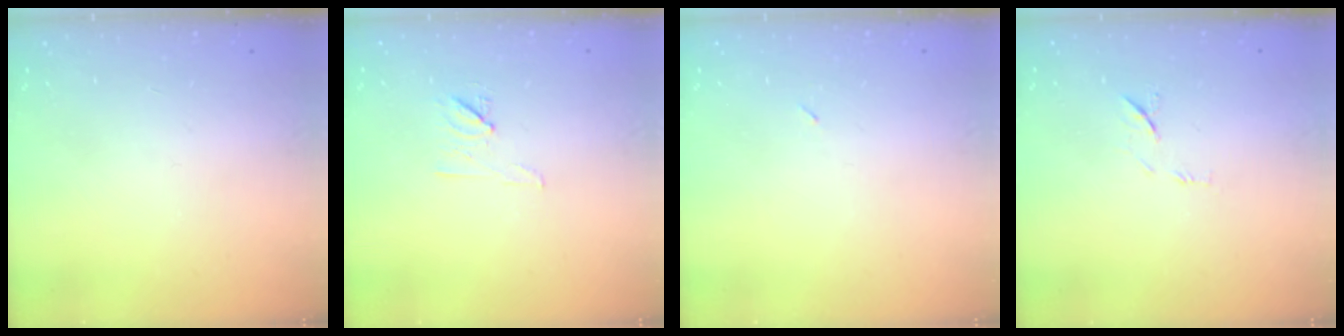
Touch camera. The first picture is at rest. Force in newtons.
{"total": 7.3, "press": 7.2, "slide": 1.3}
{"total": 2.1, "press": 1.9, "slide": 1.0}
{"total": 6.8, "press": 6.7, "slide": 0.8}